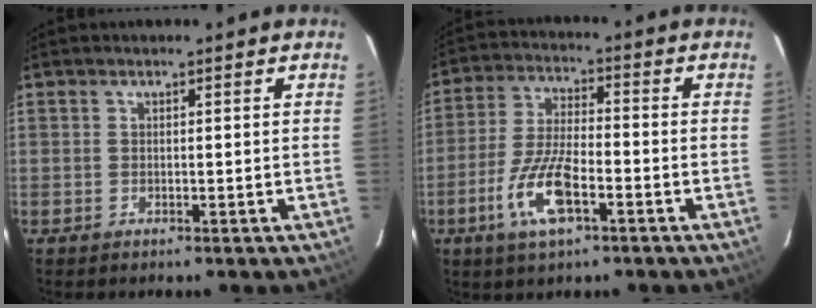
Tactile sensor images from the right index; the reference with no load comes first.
{"total": 11.0, "force": [-5.0, 3.5, 9.2], "torque": [-0.196, -0.006, -0.095]}